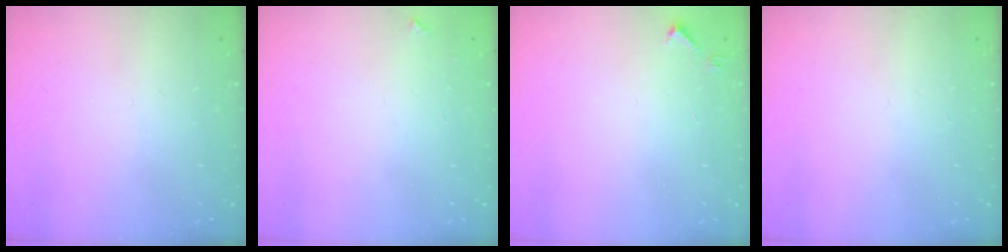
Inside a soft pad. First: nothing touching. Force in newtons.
{"total": 3.3, "press": 3.3, "slide": 0.4}
{"total": 3.8, "press": 3.7, "slide": 0.6}
{"total": 0.0}